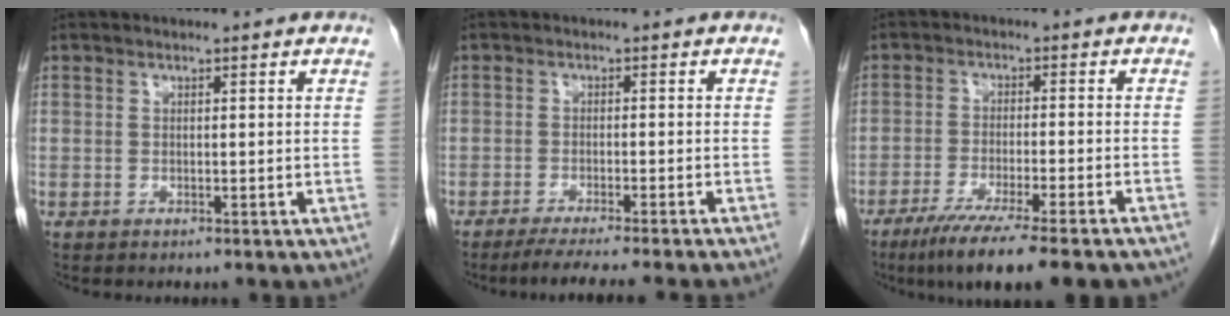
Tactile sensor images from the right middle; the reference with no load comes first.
{"total": 9.9, "force": [-8.5, -1.4, 4.9], "torque": [-0.045, -0.025, -0.124]}
{"total": 13.0, "force": [-10.1, 0.1, 8.3], "torque": [-0.127, -0.036, -0.153]}